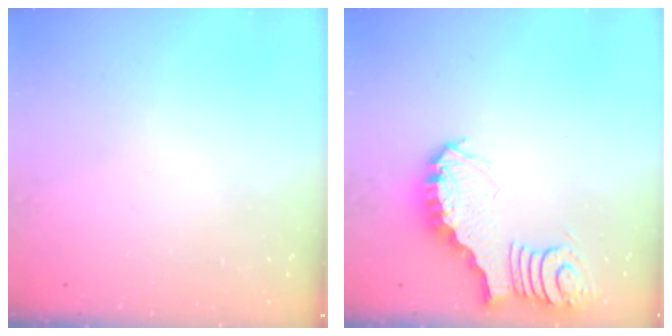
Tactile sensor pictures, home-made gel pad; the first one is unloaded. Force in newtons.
{"total": 3.9, "press": 3.9, "slide": 0.6}